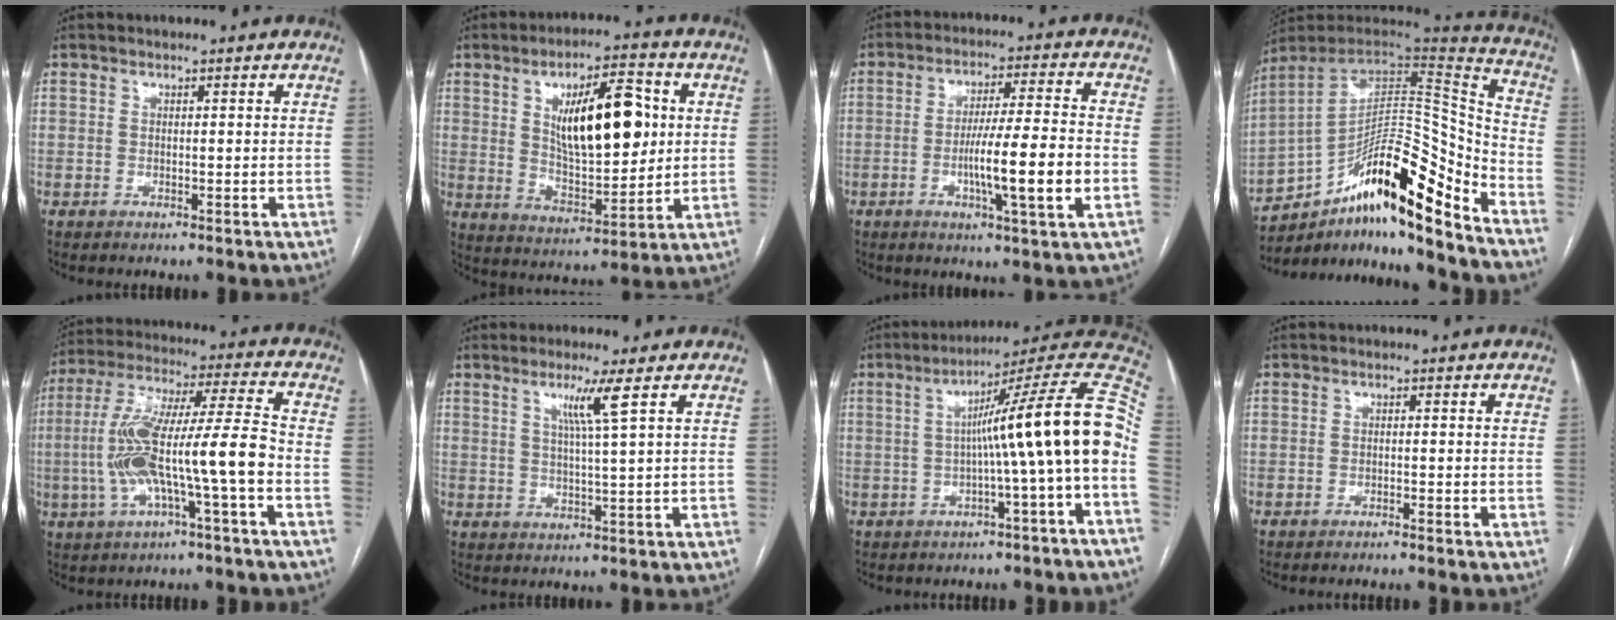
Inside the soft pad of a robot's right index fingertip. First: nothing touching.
{"total": 14.8, "force": [3.6, 5.1, 13.4], "torque": [-0.220, 0.009, 0.063]}
{"total": 11.8, "force": [-2.8, -0.1, 11.5], "torque": [-0.192, -0.002, -0.049]}
{"total": 22.3, "force": [-15.0, 3.5, 16.2], "torque": [-0.237, 0.032, -0.249]}
{"total": 14.8, "force": [-3.5, 0.7, 14.4], "torque": [-0.280, 0.022, -0.060]}
{"total": 4.5, "force": [2.1, -1.4, 3.7], "torque": [-0.073, -0.009, 0.041]}
{"total": 16.1, "force": [-1.5, -1.4, 16.0], "torque": [-0.208, 0.041, -0.031]}
{"total": 2.1, "force": [-1.9, -0.5, 0.8], "torque": [-0.008, 0.002, -0.025]}